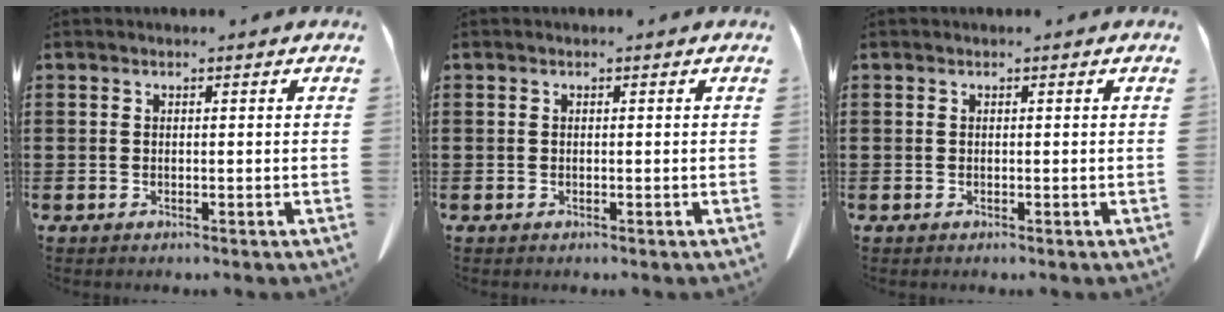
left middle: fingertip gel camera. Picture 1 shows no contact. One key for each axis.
{"total": 0.0}
{"total": 0.0}